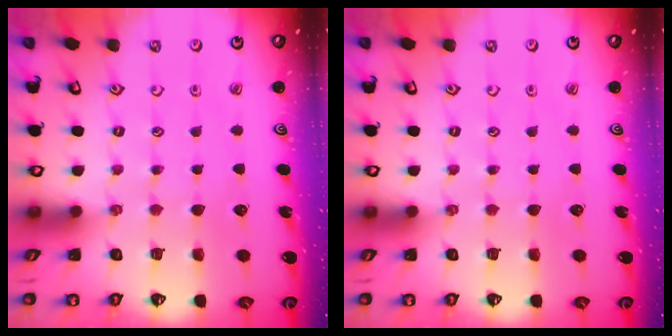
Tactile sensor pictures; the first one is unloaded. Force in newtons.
{"total": 0.0}